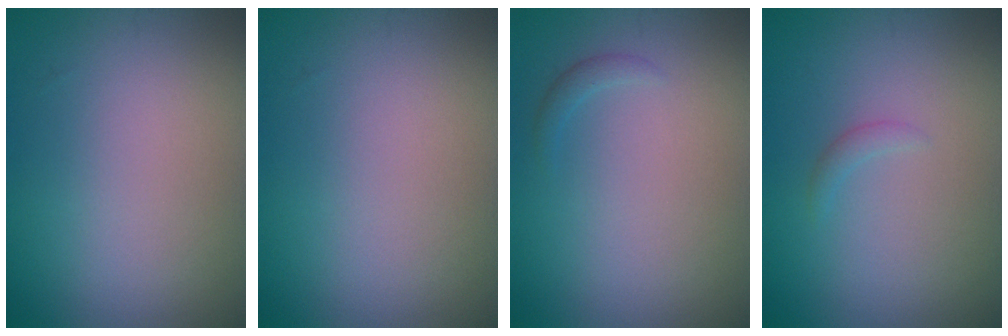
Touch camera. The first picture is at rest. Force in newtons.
{"total": 0.0}
{"total": 0.7, "press": 0.7, "slide": 0.1}
{"total": 0.7, "press": 0.7, "slide": 0.1}